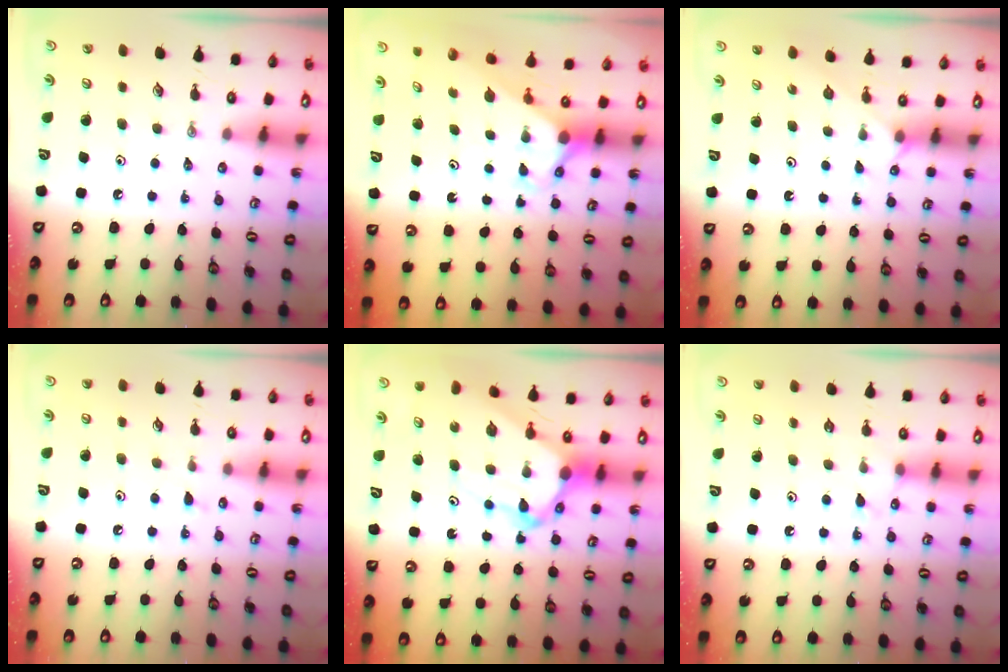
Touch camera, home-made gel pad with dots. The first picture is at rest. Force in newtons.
{"total": 2.9, "press": 2.9, "slide": 0.0}
{"total": 1.8, "press": 1.7, "slide": 0.4}
{"total": 4.8, "press": 4.7, "slide": 0.6}
{"total": 8.1, "press": 8.1, "slide": 0.7}
{"total": 5.1, "press": 5.0, "slide": 0.6}